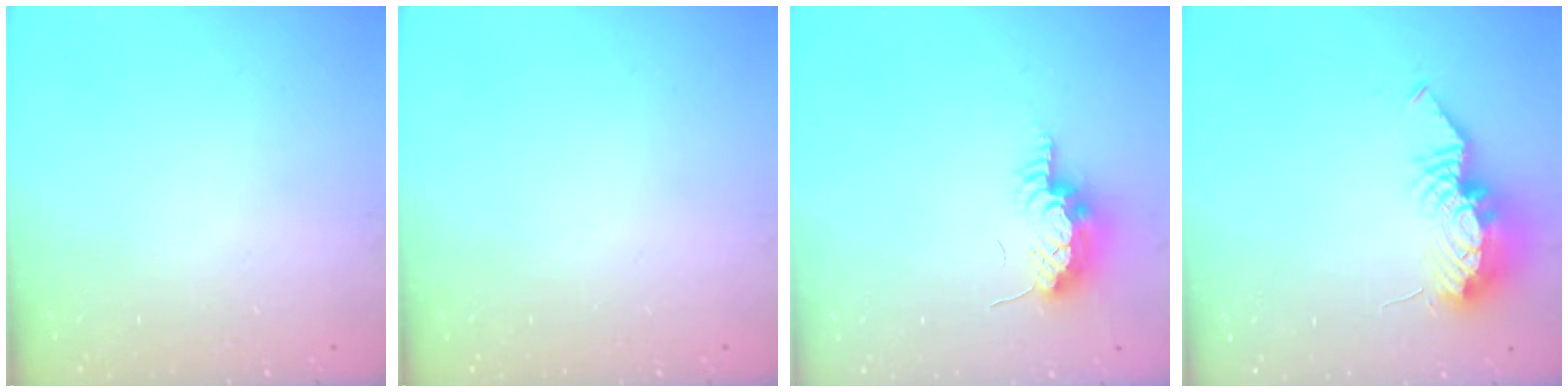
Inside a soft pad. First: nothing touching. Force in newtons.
{"total": 0.0}
{"total": 9.6, "press": 9.1, "slide": 3.1}
{"total": 12.9, "press": 12.9, "slide": 0.8}